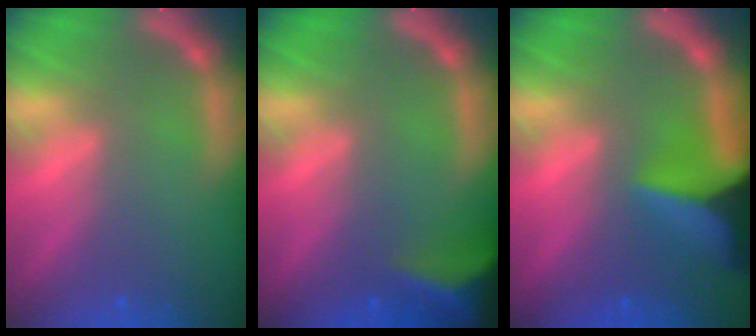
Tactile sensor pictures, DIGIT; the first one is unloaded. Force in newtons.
{"total": 7.5}
{"total": 10.0}